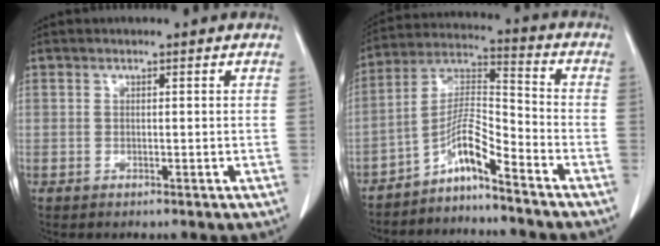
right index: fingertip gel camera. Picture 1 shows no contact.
{"total": 7.8, "force": [-5.7, 0.3, 5.3], "torque": [-0.108, 0.014, -0.107]}